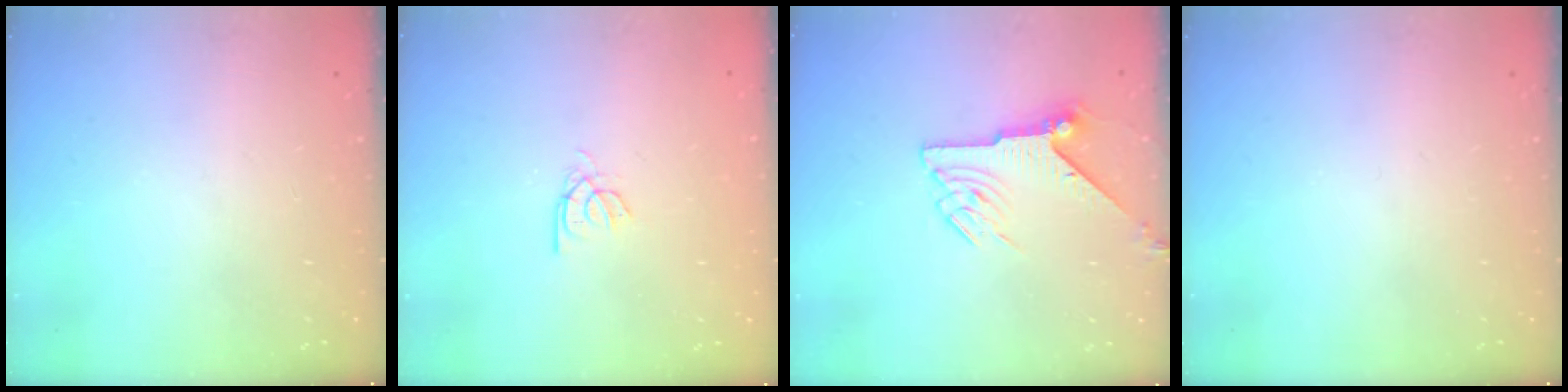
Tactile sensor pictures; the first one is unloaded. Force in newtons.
{"total": 2.2, "press": 2.2, "slide": 0.2}
{"total": 7.5, "press": 7.5, "slide": 0.3}
{"total": 0.0}